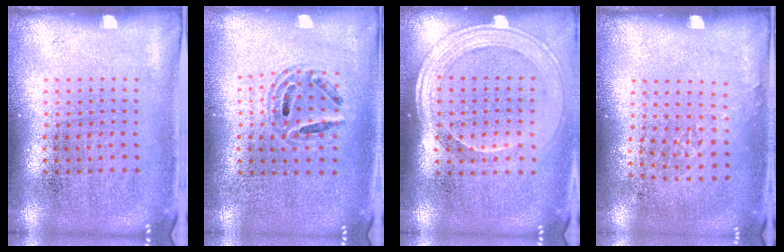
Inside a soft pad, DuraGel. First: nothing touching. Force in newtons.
{"total": 0.8, "press": 0.8, "slide": 0.2}
{"total": 1.9, "press": 1.7, "slide": 0.8}
{"total": 0.8, "press": 0.7, "slide": 0.4}